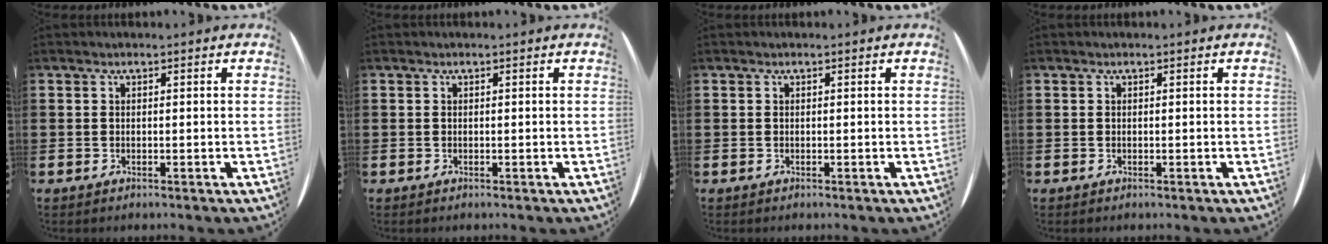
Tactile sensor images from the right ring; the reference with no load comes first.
{"total": 0.0}
{"total": 0.0}
{"total": 0.0}